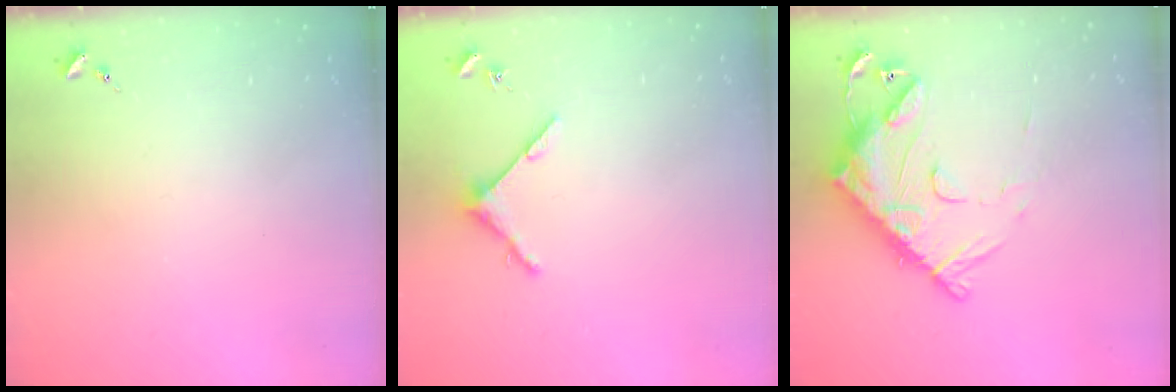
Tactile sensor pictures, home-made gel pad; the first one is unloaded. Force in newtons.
{"total": 4.8, "press": 4.8, "slide": 0.6}
{"total": 16.1, "press": 16.0, "slide": 1.6}